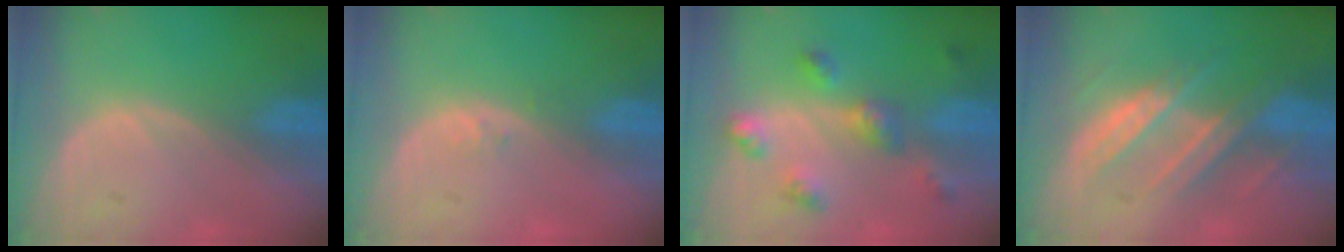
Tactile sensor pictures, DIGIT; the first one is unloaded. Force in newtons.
{"total": 0.8, "press": 0.6, "slide": 0.5}
{"total": 6.0, "press": 5.8, "slide": 1.5}
{"total": 8.4, "press": 7.7, "slide": 3.5}